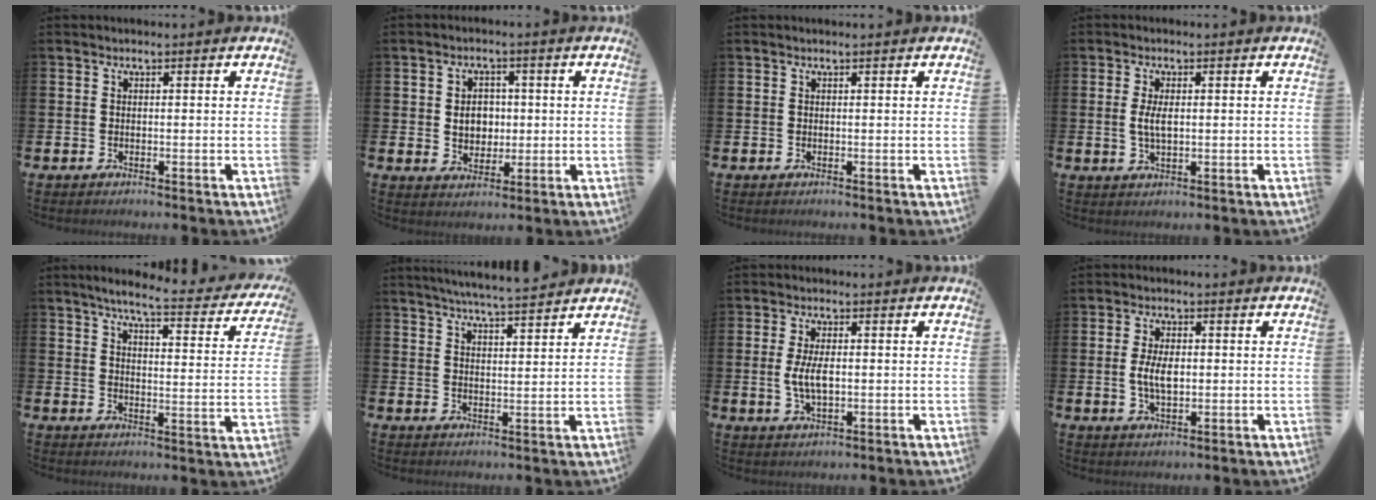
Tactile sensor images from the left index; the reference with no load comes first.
{"total": 3.8, "force": [0.5, 3.3, 1.9], "torque": [-0.027, 0.004, -0.001]}
{"total": 0.0}
{"total": 4.0, "force": [0.3, 1.9, 3.5], "torque": [-0.071, 0.002, -0.001]}
{"total": 5.9, "force": [5.1, 0.6, 2.8], "torque": [-0.061, -0.036, 0.079]}
{"total": 5.4, "force": [5.3, -0.4, 1.0], "torque": [-0.030, -0.030, 0.093]}
{"total": 4.6, "force": [0.1, 2.1, 4.1], "torque": [-0.079, 0.002, -0.003]}
{"total": 4.6, "force": [0.3, 2.4, 3.9], "torque": [-0.072, 0.001, -0.002]}